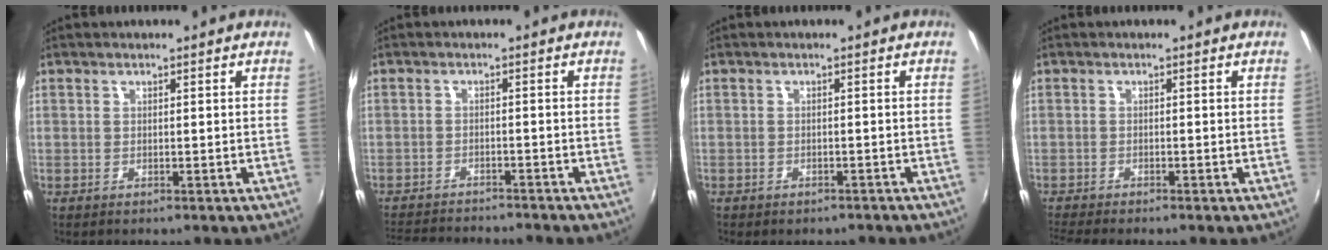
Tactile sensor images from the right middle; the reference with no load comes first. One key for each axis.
{"total": 10.7, "fx": -10.0, "fy": 1.7, "fz": 3.6, "tx": -0.093, "ty": -0.011, "tz": -0.154}
{"total": 3.6, "fx": -3.0, "fy": 1.5, "fz": 1.4, "tx": -0.030, "ty": -0.018, "tz": -0.039}
{"total": 4.3, "fx": -3.9, "fy": -0.2, "fz": 1.8, "tx": -0.049, "ty": -0.021, "tz": -0.070}